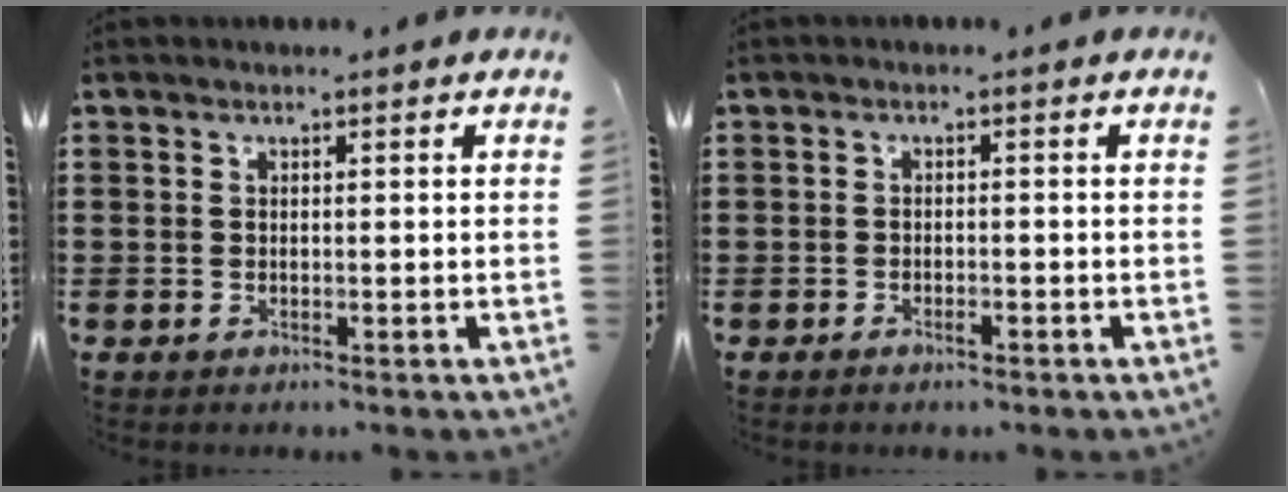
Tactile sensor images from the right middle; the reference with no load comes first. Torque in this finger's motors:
{"motor_torque": [-0.50, 0.45, -0.09, -0.04]}